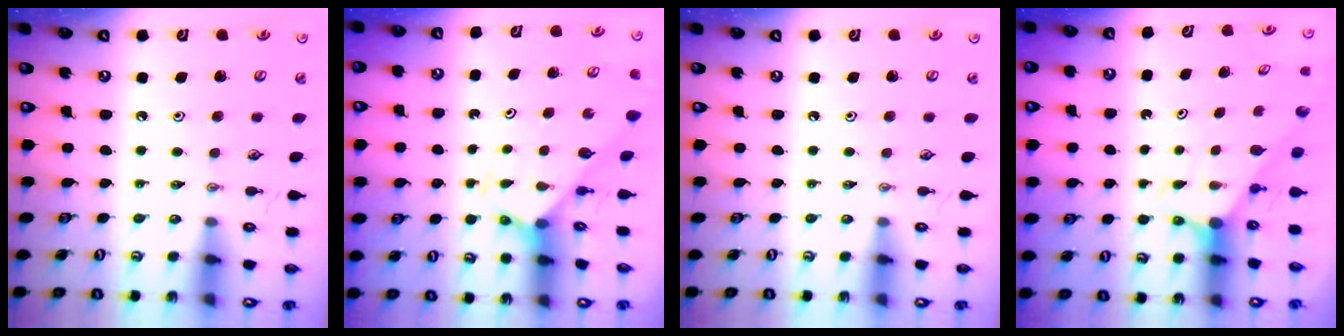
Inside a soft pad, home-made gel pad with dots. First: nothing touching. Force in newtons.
{"total": 2.8, "press": 2.8, "slide": 0.1}
{"total": 0.0}
{"total": 2.8, "press": 2.8, "slide": 0.1}